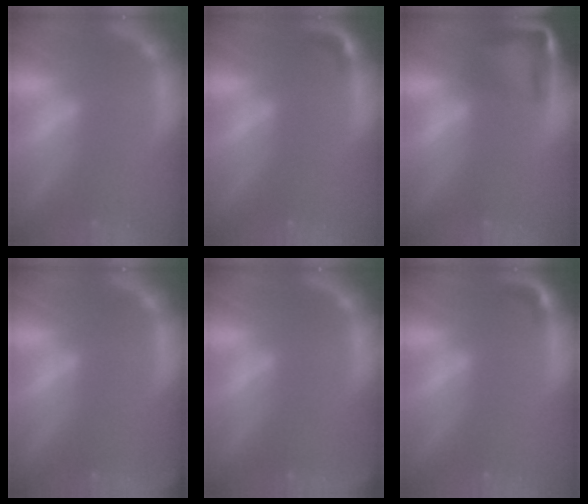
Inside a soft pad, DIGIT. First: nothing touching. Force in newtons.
{"total": 1.4}
{"total": 6.9}
{"total": 5.4}
{"total": 2.9}
{"total": 1.4}